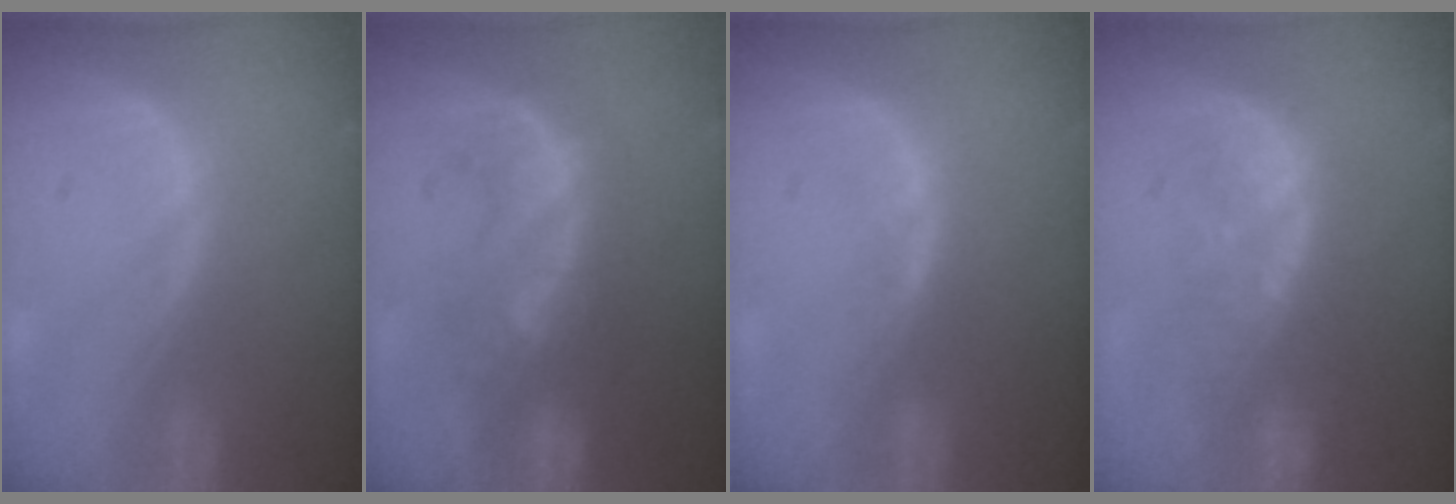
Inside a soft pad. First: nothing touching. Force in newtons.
{"total": 7.8, "press": 7.7, "slide": 1.2}
{"total": 1.9, "press": 1.4, "slide": 1.3}
{"total": 7.9, "press": 7.5, "slide": 2.5}